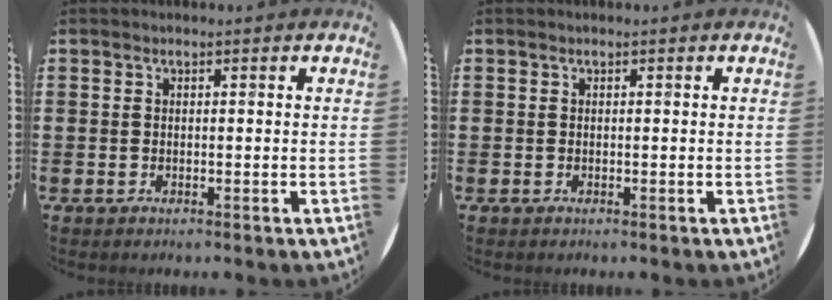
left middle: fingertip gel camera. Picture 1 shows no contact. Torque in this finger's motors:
{"motor_torque": [0.37, -0.33, 0.04, 0.02]}